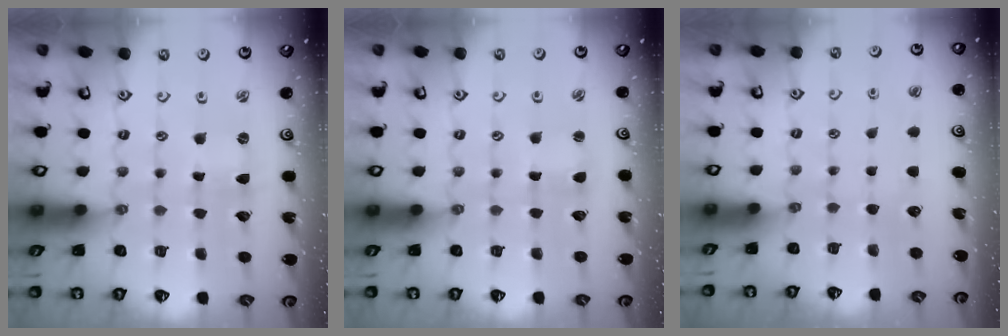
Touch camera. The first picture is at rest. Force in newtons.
{"total": 1.2, "press": 1.2, "slide": 0.0}
{"total": 0.0}